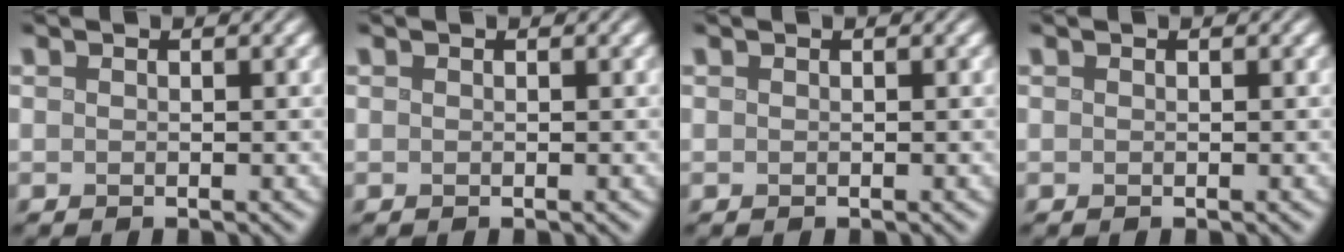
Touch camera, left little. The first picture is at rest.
{"total": 0.0}
{"total": 0.0}
{"total": 0.0}